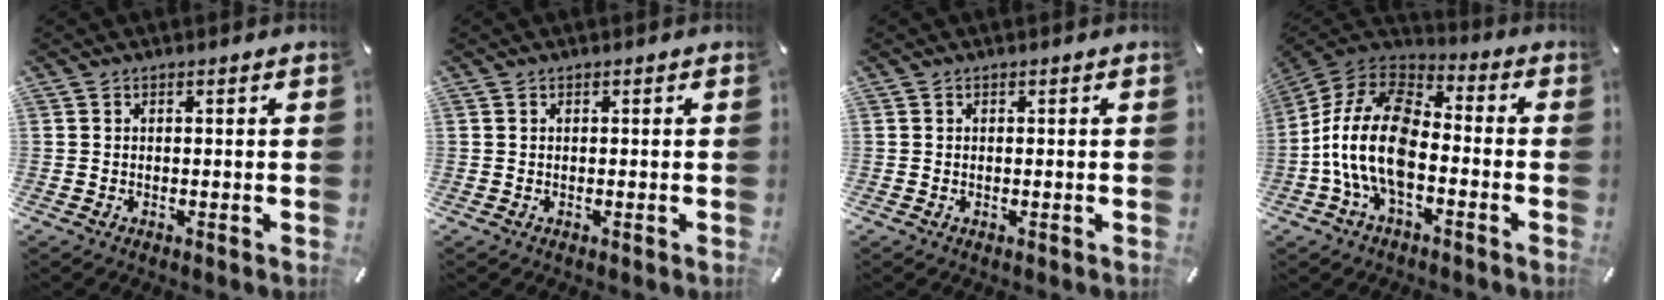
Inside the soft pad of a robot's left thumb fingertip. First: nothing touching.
{"total": 0.0}
{"total": 0.0}
{"total": 16.8, "force": [-5.3, 9.5, 12.8], "torque": [-0.272, 0.022, -0.099]}